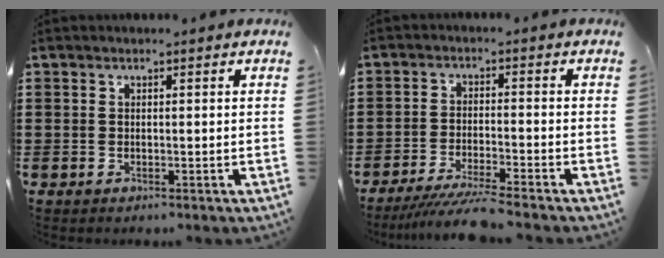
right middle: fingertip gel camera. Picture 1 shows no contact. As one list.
[{"total": 5.0, "force": [-4.5, -0.3, 2.2], "torque": [-0.049, -0.017, -0.090]}]